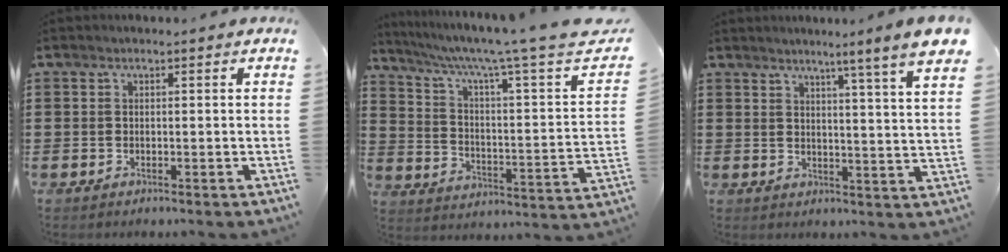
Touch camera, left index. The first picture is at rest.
{"total": 7.2, "force": [4.7, 0.0, 5.4], "torque": [-0.109, -0.039, 0.068]}
{"total": 5.2, "force": [3.7, -1.5, 3.2], "torque": [-0.068, -0.034, 0.053]}